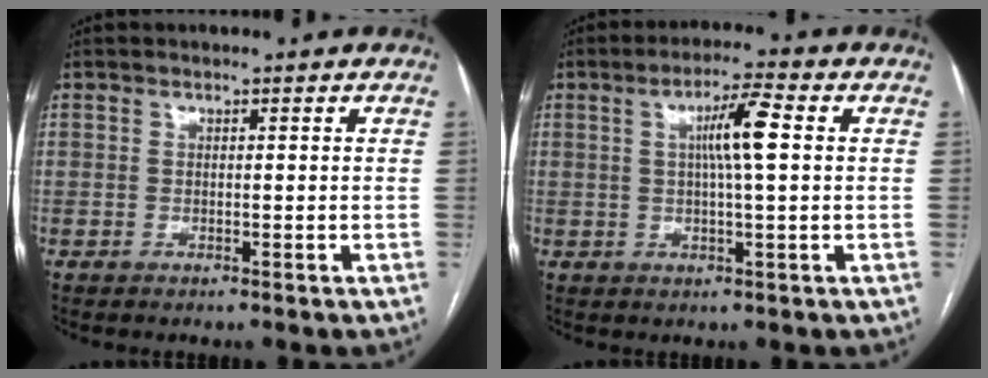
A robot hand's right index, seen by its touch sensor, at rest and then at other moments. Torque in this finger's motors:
{"motor_torque": [0.23, -0.03, 0.17, 0.08]}